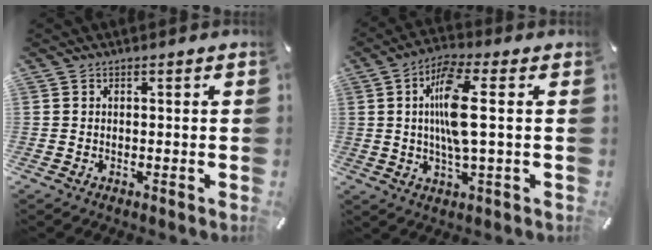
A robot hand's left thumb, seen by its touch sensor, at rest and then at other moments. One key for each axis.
{"total": 11.2, "fx": 1.3, "fy": 2.8, "fz": 10.7, "tx": -0.216, "ty": -0.001, "tz": 0.016}